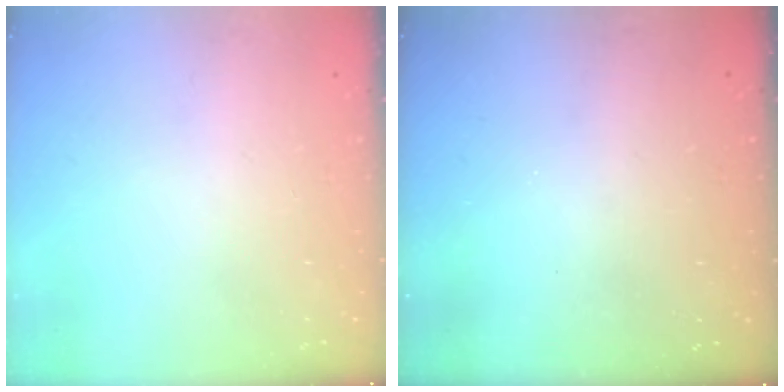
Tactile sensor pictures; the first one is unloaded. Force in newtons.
{"total": 2.9, "press": 2.8, "slide": 1.0}